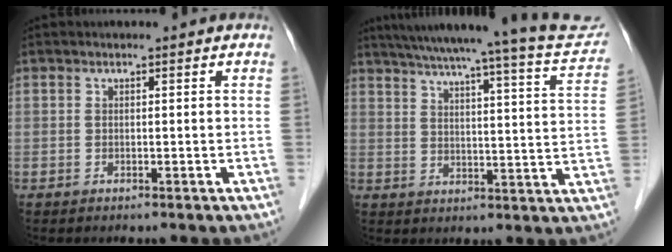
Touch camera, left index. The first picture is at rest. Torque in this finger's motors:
{"motor_torque": [0.96, -0.98, 0.35, 0.09]}